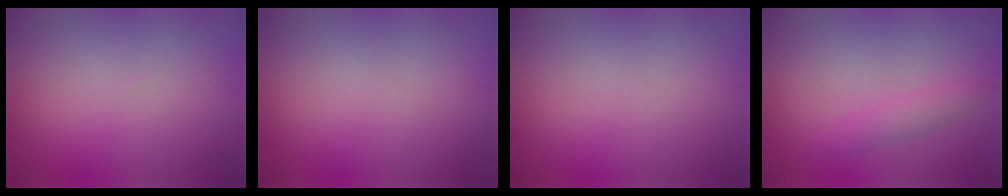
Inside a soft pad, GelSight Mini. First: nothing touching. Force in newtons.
{"total": 0.0}
{"total": 0.0}
{"total": 1.5, "press": 1.5, "slide": 0.1}